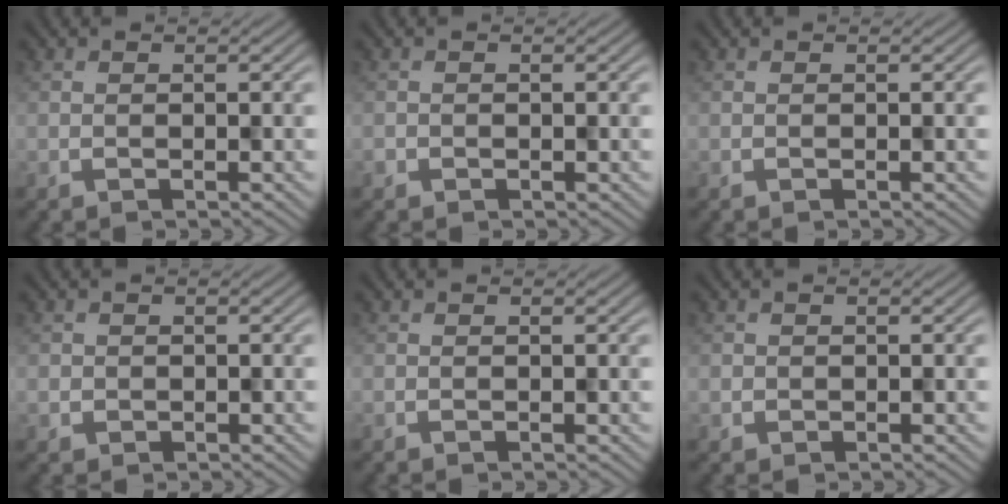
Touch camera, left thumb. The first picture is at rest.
{"total": 0.5, "force": [-0.2, 0.5, -0.1], "torque": [0.002, -0.003, 0.000]}
{"total": 0.0}
{"total": 0.9, "force": [0.0, 0.9, 0.0], "torque": [0.002, -0.006, 0.002]}
{"total": 0.0}
{"total": 0.6, "force": [0.0, 0.6, -0.1], "torque": [0.002, -0.004, 0.005]}